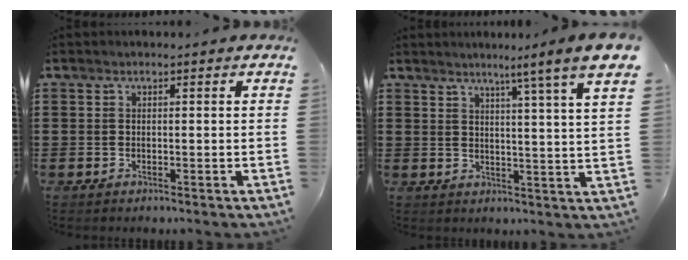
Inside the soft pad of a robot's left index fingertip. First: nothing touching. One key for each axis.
{"total": 5.4, "fx": 3.9, "fy": -1.7, "fz": 3.3, "tx": -0.063, "ty": -0.034, "tz": 0.053}